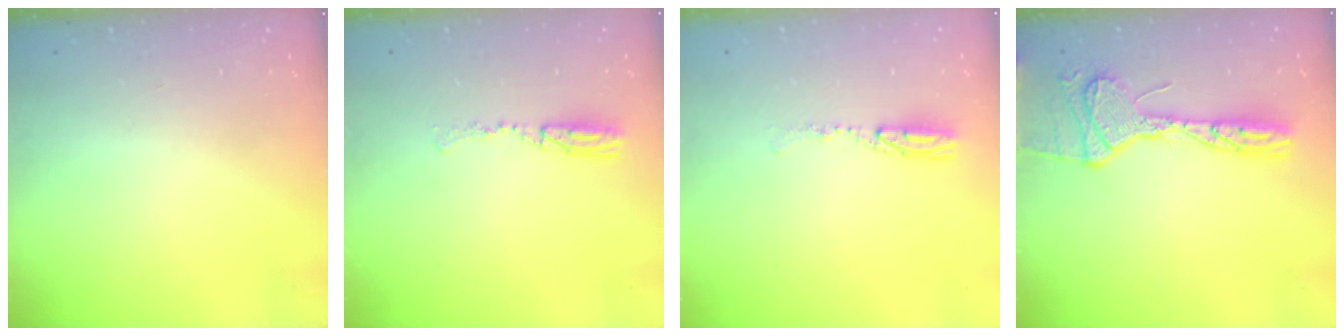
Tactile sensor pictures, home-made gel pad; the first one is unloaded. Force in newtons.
{"total": 5.6, "press": 5.3, "slide": 1.9}
{"total": 6.3, "press": 6.0, "slide": 1.7}
{"total": 16.8, "press": 16.1, "slide": 4.6}